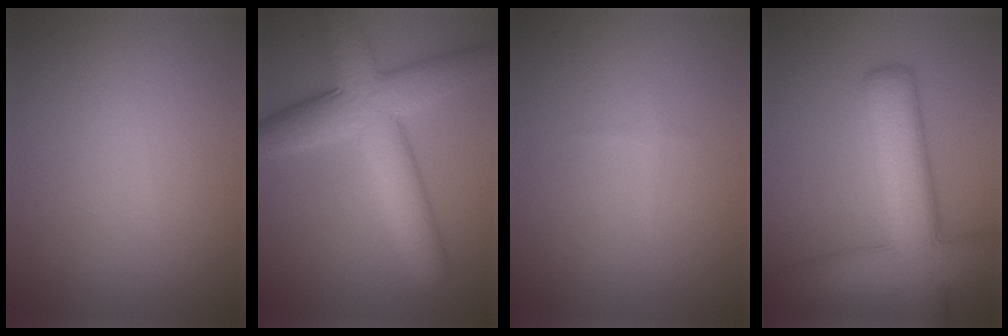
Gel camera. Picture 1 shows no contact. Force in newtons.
{"total": 8.6, "press": 8.6, "slide": 0.3}
{"total": 0.5, "press": 0.5, "slide": 0.0}
{"total": 10.5, "press": 10.4, "slide": 0.6}